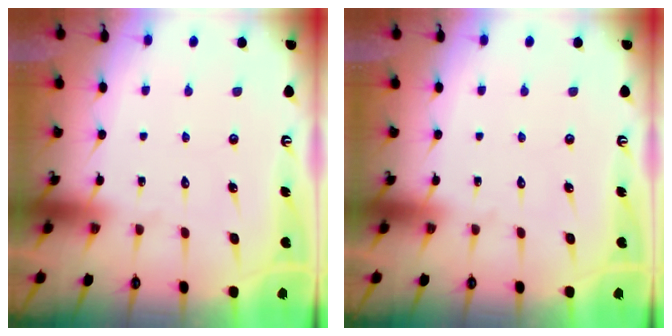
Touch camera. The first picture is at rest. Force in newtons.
{"total": 0.0}